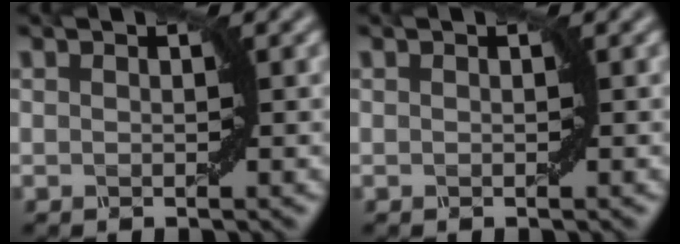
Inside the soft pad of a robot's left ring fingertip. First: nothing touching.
{"total": 0.0}